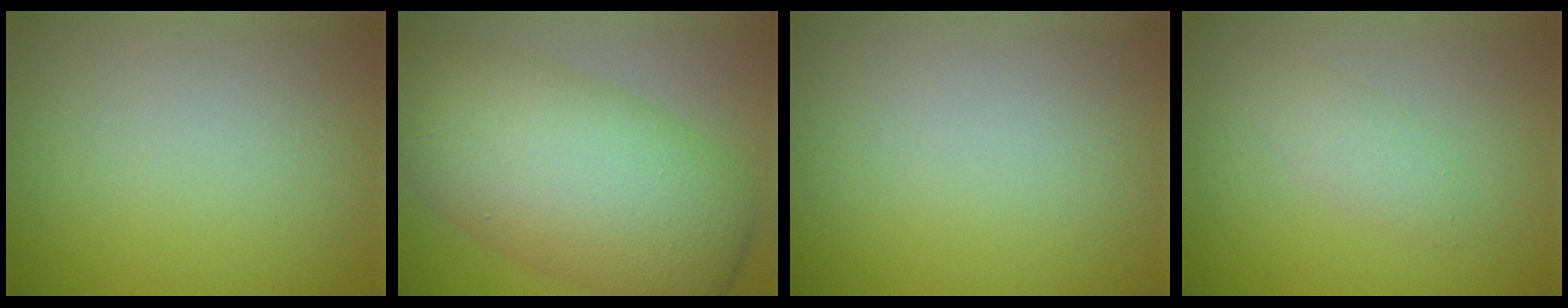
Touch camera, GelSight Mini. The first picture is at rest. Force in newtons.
{"total": 11.6, "press": 11.6, "slide": 0.3}
{"total": 0.0}
{"total": 1.5, "press": 1.5, "slide": 0.1}